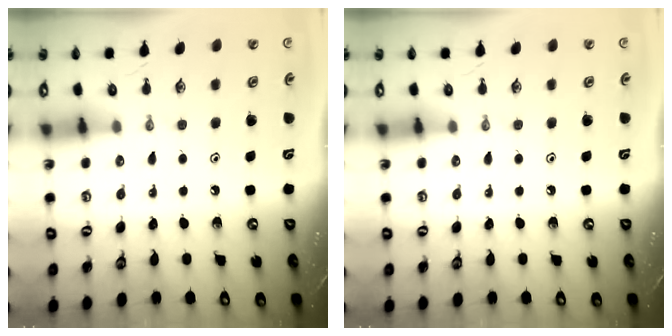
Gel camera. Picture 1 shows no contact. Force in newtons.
{"total": 0.0}